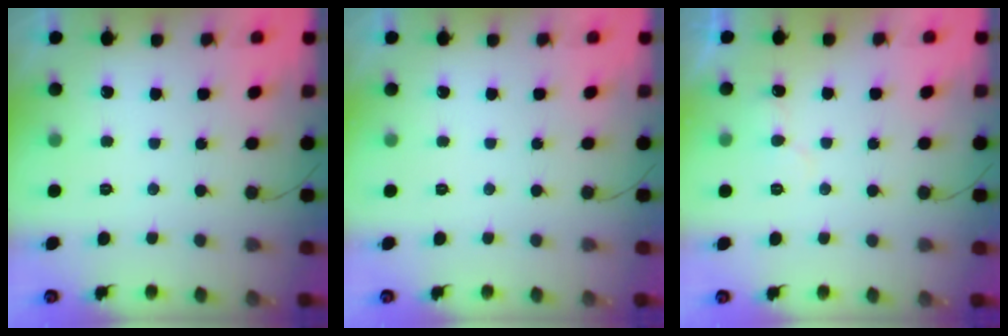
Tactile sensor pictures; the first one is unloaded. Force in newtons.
{"total": 0.0}
{"total": 5.4, "press": 5.4, "slide": 0.2}